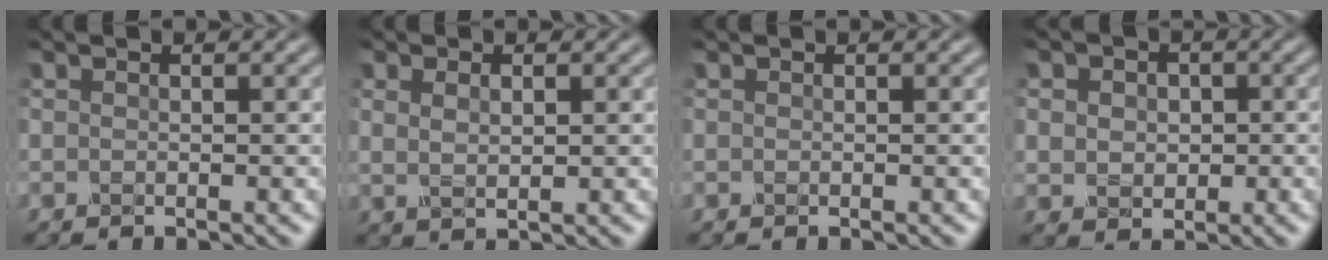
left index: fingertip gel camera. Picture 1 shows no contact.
{"total": 1.9, "force": [0.6, 0.8, 1.6], "torque": [-0.033, -0.004, 0.017]}
{"total": 0.0}
{"total": 3.9, "force": [0.7, 3.2, 2.2], "torque": [-0.034, 0.016, -0.007]}